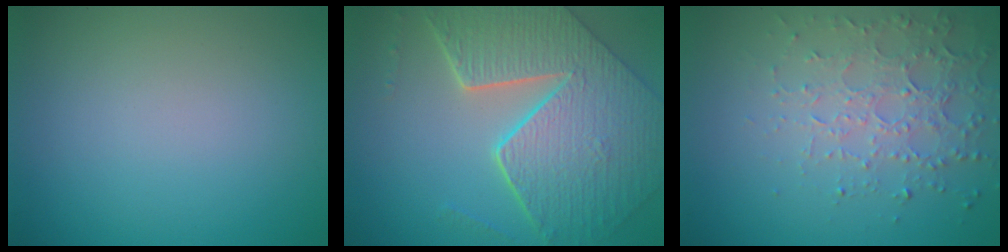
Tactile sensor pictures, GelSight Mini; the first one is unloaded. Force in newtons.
{"total": 9.4, "press": 6.9, "slide": 6.4}
{"total": 4.6, "press": 3.4, "slide": 3.1}